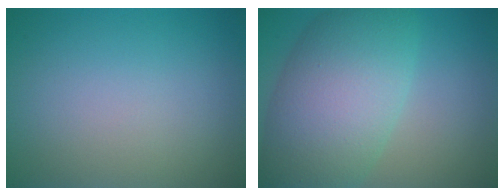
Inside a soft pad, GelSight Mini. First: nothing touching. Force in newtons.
{"total": 10.0, "press": 10.0, "slide": 0.3}